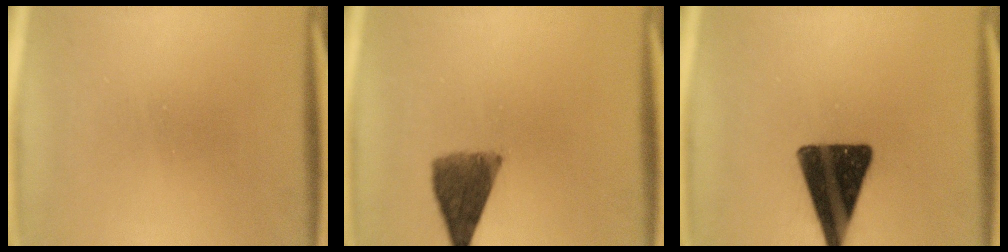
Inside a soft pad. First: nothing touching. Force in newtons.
{"total": 7.1}
{"total": 14.5}